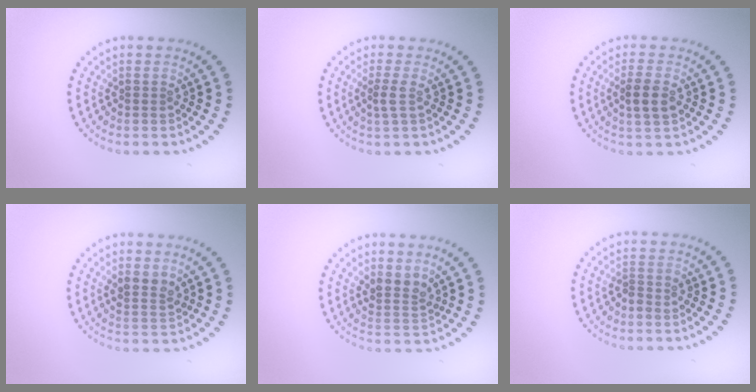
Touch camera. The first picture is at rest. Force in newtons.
{"total": 1.2, "press": 1.0, "slide": 0.6}
{"total": 2.5, "press": 2.4, "slide": 0.6}
{"total": 2.1, "press": 1.9, "slide": 1.0}
{"total": 2.2, "press": 1.8, "slide": 1.3}
{"total": 1.1, "press": 0.9, "slide": 0.7}